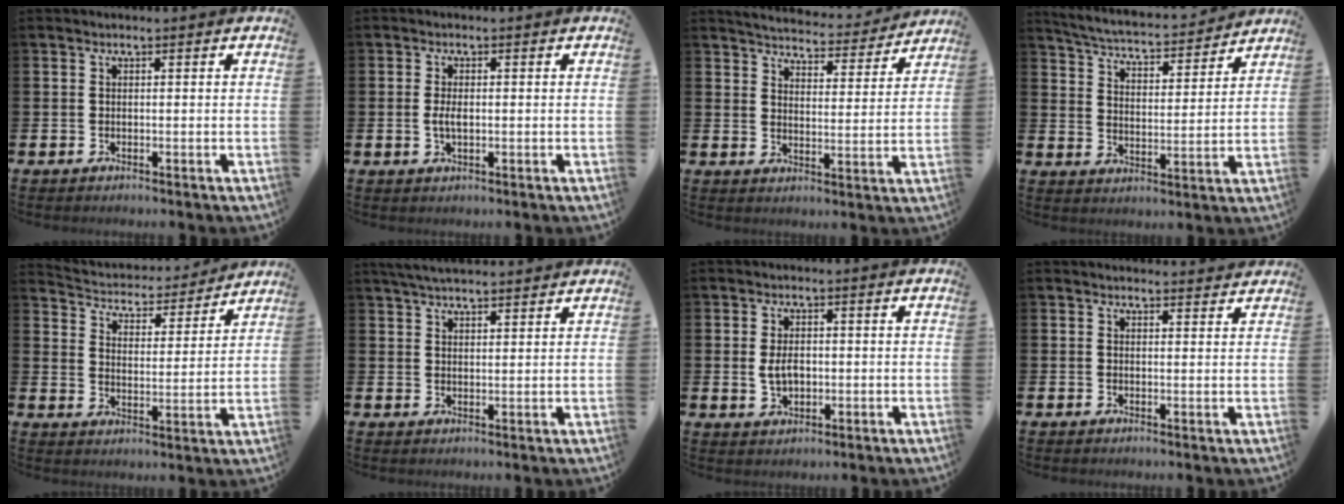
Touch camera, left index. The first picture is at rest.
{"total": 2.3, "force": [-0.1, 1.0, 2.0], "torque": [-0.035, 0.002, -0.004]}
{"total": 4.8, "force": [4.7, 0.5, 0.3], "torque": [-0.020, -0.041, 0.077]}
{"total": 5.0, "force": [4.9, 0.7, 0.8], "torque": [-0.040, -0.043, 0.078]}
{"total": 4.5, "force": [4.4, 1.2, 0.2], "torque": [-0.030, -0.043, 0.069]}
{"total": 4.2, "force": [4.0, 0.6, 1.0], "torque": [-0.023, -0.013, 0.073]}
{"total": 3.3, "force": [0.1, 2.0, 2.6], "torque": [-0.041, 0.002, -0.003]}
{"total": 1.6, "force": [1.6, 0.3, 0.0], "torque": [0.013, -0.009, 0.026]}